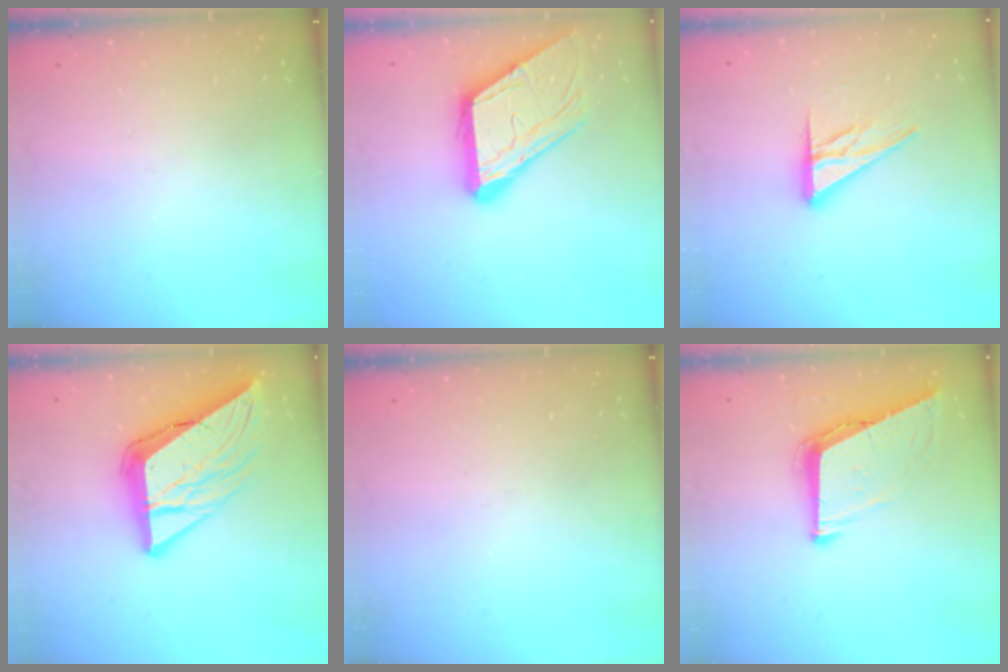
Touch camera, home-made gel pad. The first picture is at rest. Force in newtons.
{"total": 13.5, "press": 13.4, "slide": 1.6}
{"total": 12.6, "press": 12.5, "slide": 1.1}
{"total": 17.8, "press": 17.7, "slide": 2.2}
{"total": 0.0}
{"total": 9.3, "press": 8.9, "slide": 2.7}